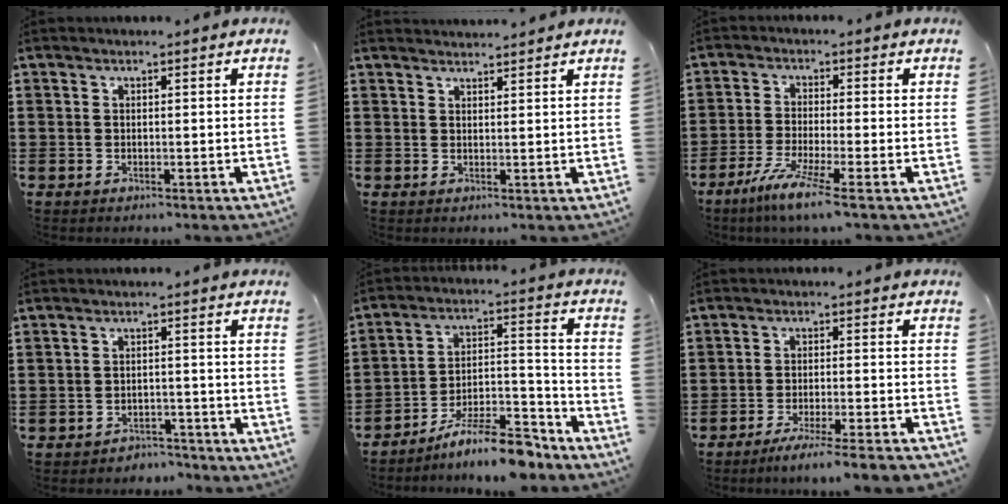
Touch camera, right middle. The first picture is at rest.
{"total": 1.9, "force": [1.9, -0.3, 0.0], "torque": [-0.003, 0.003, 0.036]}
{"total": 5.5, "force": [-3.8, -0.2, 4.0], "torque": [-0.086, -0.018, -0.070]}
{"total": 2.5, "force": [-2.5, 0.5, -0.2], "torque": [-0.005, 0.001, -0.056]}
{"total": 10.7, "force": [-9.3, 1.4, 5.2], "torque": [-0.078, 0.028, -0.174]}
{"total": 4.4, "force": [-3.9, -0.5, 1.9], "torque": [-0.036, -0.013, -0.075]}